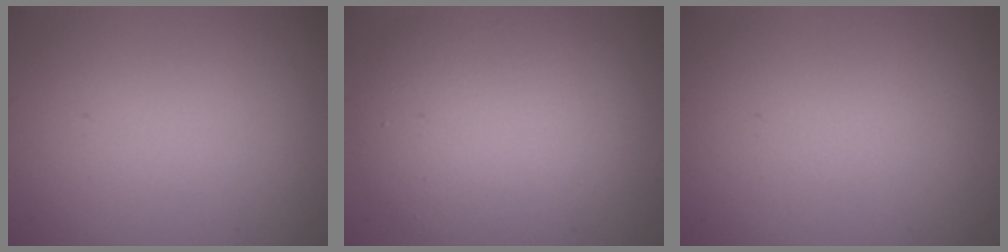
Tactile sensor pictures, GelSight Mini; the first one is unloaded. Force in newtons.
{"total": 7.5, "press": 7.5, "slide": 0.3}
{"total": 0.0}